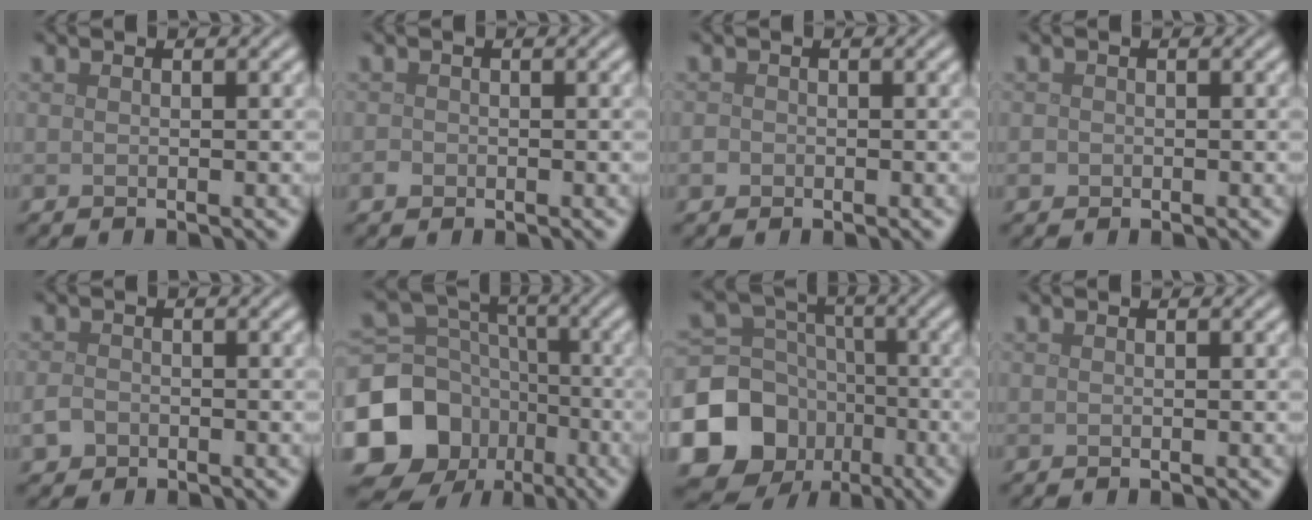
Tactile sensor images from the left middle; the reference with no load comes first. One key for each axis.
{"total": 0.7, "fx": -0.3, "fy": 0.6, "fz": 0.2, "tx": -0.003, "ty": -0.002, "tz": -0.008}
{"total": 0.8, "fx": -0.3, "fy": 0.7, "fz": 0.2, "tx": 0.000, "ty": -0.003, "tz": -0.009}
{"total": 0.7, "fx": -0.2, "fy": 0.6, "fz": 0.1, "tx": 0.002, "ty": -0.004, "tz": -0.006}
{"total": 1.3, "fx": -0.7, "fy": 1.0, "fz": 0.5, "tx": -0.010, "ty": -0.002, "tz": -0.016}
{"total": 14.4, "fx": -6.6, "fy": 11.9, "fz": 4.8, "tx": -0.131, "ty": -0.020, "tz": -0.128}
{"total": 11.7, "fx": -4.7, "fy": 9.9, "fz": 4.0, "tx": -0.103, "ty": -0.014, "tz": -0.099}
{"total": 0.0}